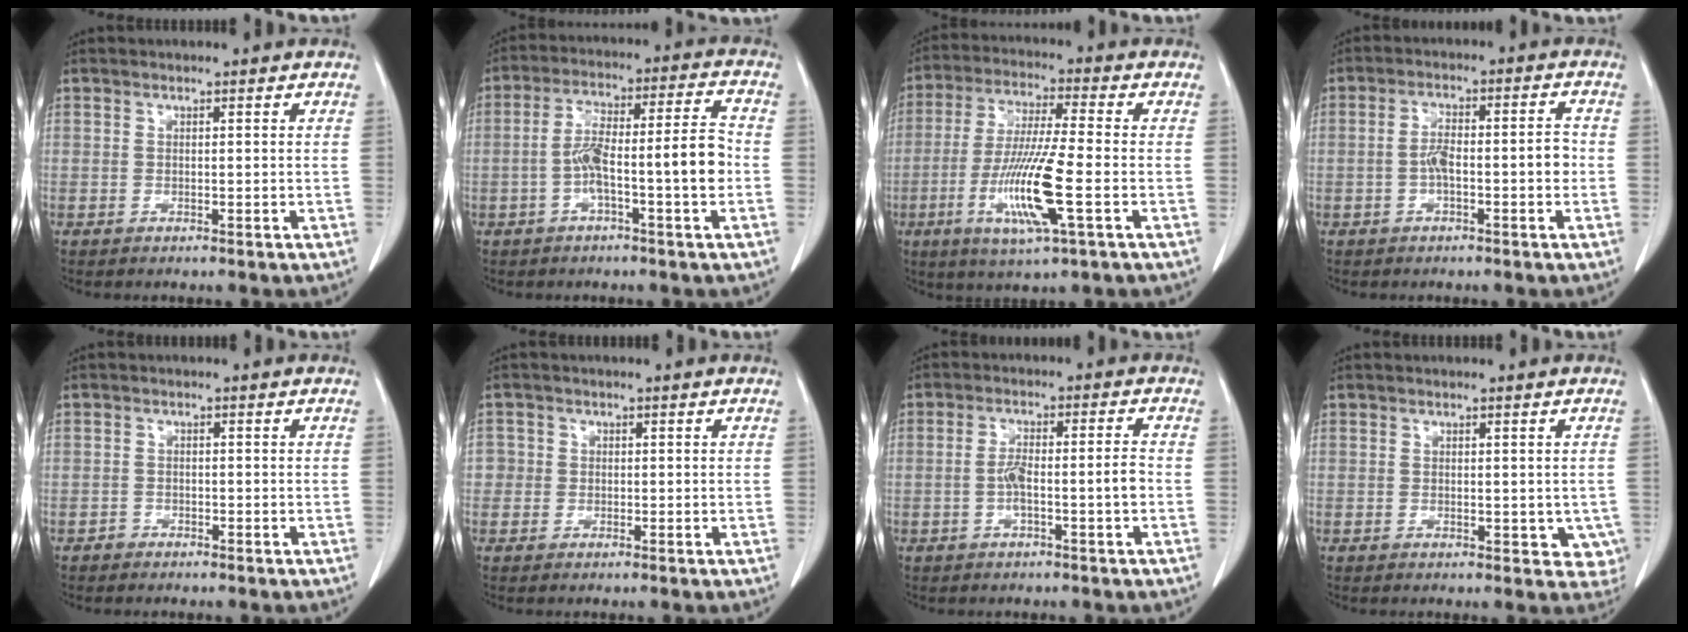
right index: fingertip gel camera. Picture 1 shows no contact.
{"total": 10.9, "force": [-2.5, 0.9, 10.5], "torque": [-0.182, 0.028, -0.044]}
{"total": 12.8, "force": [-3.7, 0.4, 12.3], "torque": [-0.245, -0.020, -0.072]}
{"total": 6.1, "force": [-1.2, 1.6, 5.8], "torque": [-0.104, 0.021, -0.019]}
{"total": 1.1, "force": [-0.8, 0.8, -0.2], "torque": [-0.003, 0.004, -0.021]}
{"total": 2.2, "force": [-0.1, 2.1, 0.1], "torque": [0.013, 0.007, -0.006]}
{"total": 5.2, "force": [-1.4, 0.4, 5.0], "torque": [-0.098, 0.013, -0.021]}
{"total": 4.3, "force": [-0.3, 2.7, 3.4], "torque": [-0.011, -0.004, -0.001]}